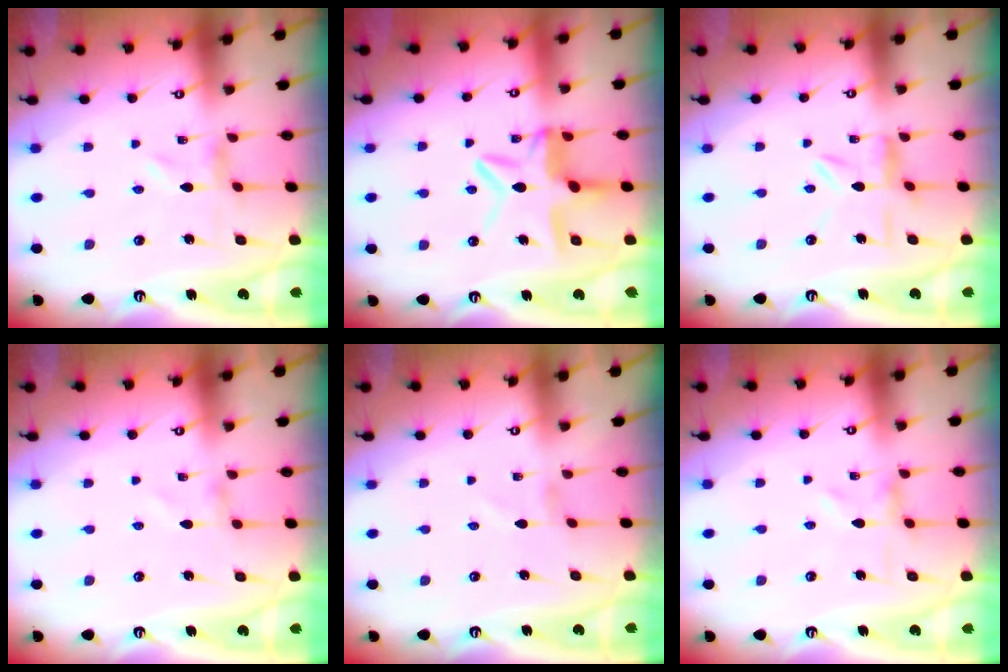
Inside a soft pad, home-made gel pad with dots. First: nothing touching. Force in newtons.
{"total": 10.4, "press": 10.4, "slide": 1.0}
{"total": 6.0, "press": 6.0, "slide": 0.4}
{"total": 1.0, "press": 1.0, "slide": 0.1}
{"total": 1.0, "press": 1.0, "slide": 0.1}
{"total": 0.9, "press": 0.9, "slide": 0.2}